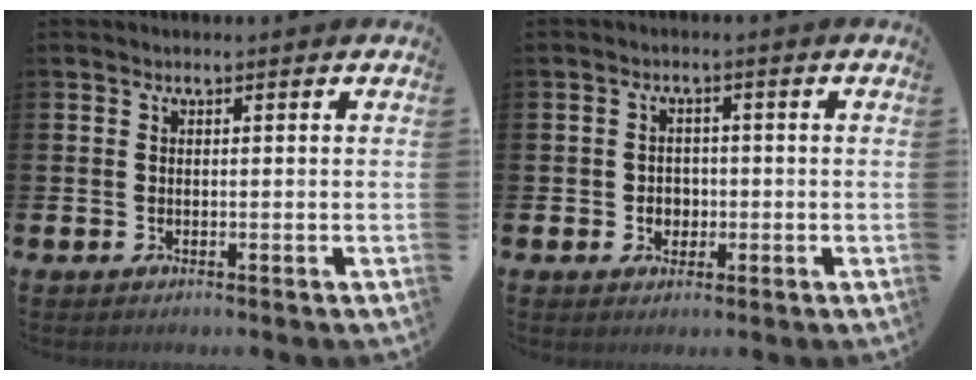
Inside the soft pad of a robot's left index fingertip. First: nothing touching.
{"total": 2.3, "force": [-0.3, 2.1, 0.8], "torque": [-0.006, 0.002, -0.014]}